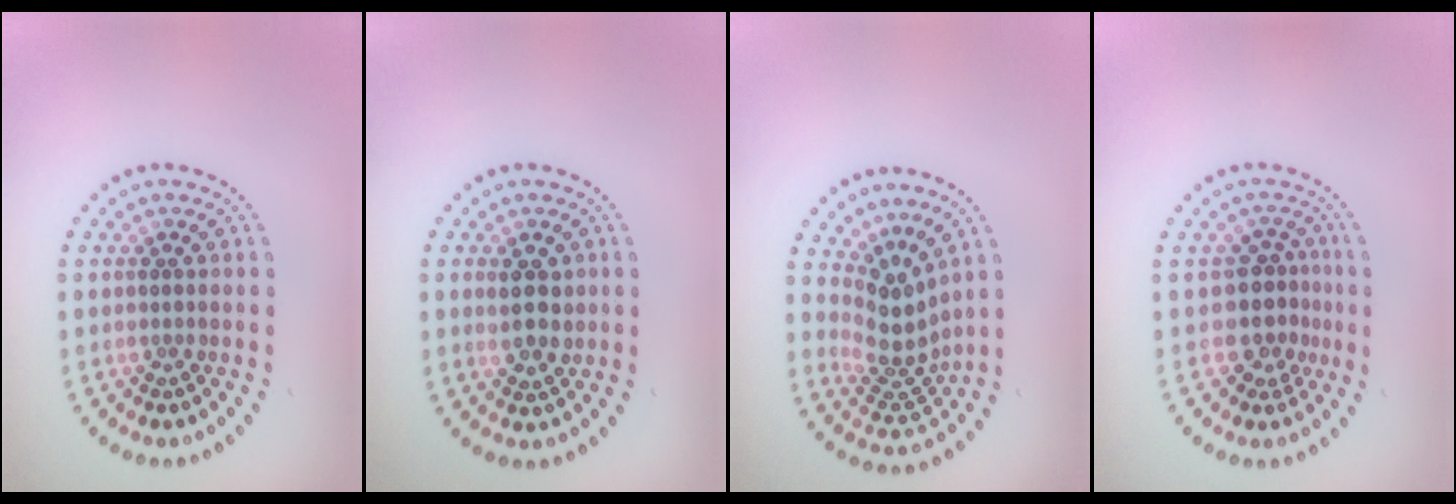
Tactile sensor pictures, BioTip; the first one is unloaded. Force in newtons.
{"total": 2.8, "press": 2.8, "slide": 0.6}
{"total": 3.8, "press": 2.8, "slide": 2.6}
{"total": 3.3, "press": 2.5, "slide": 2.1}